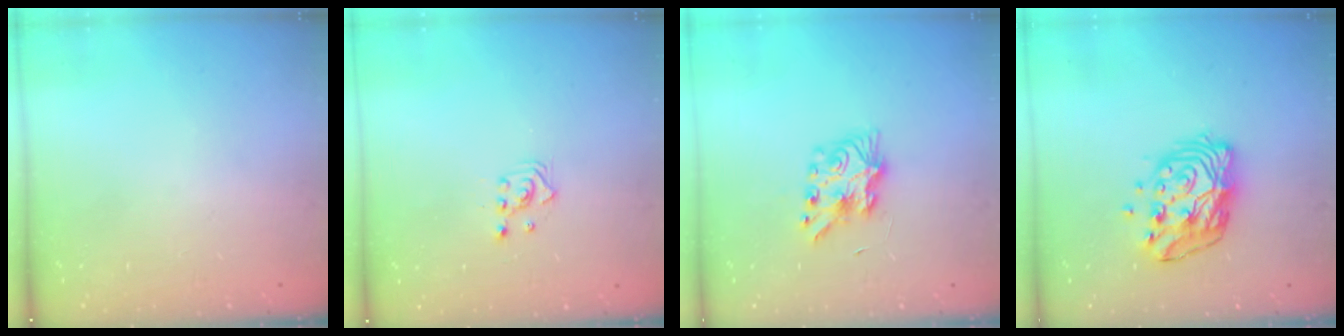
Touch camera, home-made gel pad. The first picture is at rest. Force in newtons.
{"total": 2.5, "press": 2.5, "slide": 0.3}
{"total": 7.9, "press": 7.9, "slide": 0.7}
{"total": 14.1, "press": 14.0, "slide": 1.3}